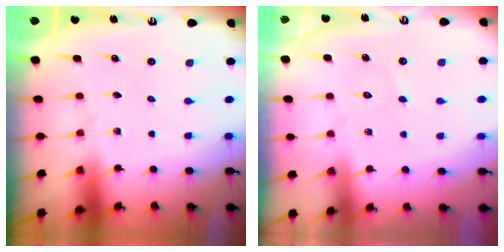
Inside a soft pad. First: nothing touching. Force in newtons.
{"total": 3.7, "press": 3.6, "slide": 0.5}